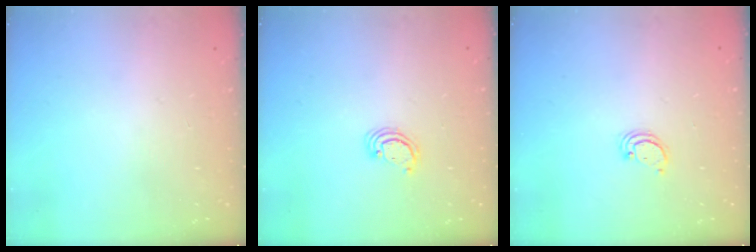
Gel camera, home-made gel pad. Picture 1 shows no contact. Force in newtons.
{"total": 2.6, "press": 2.5, "slide": 0.2}
{"total": 2.4, "press": 2.4, "slide": 0.2}